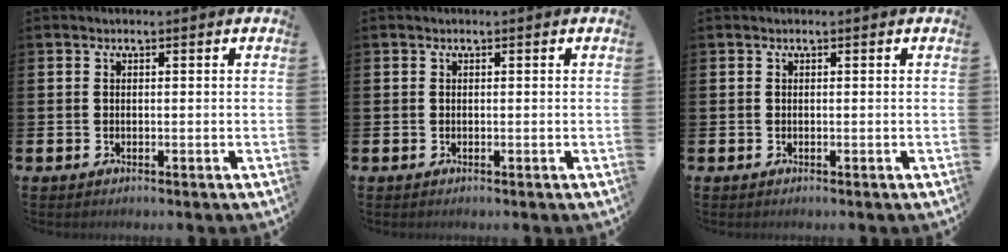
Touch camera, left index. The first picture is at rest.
{"total": 0.0}
{"total": 0.0}